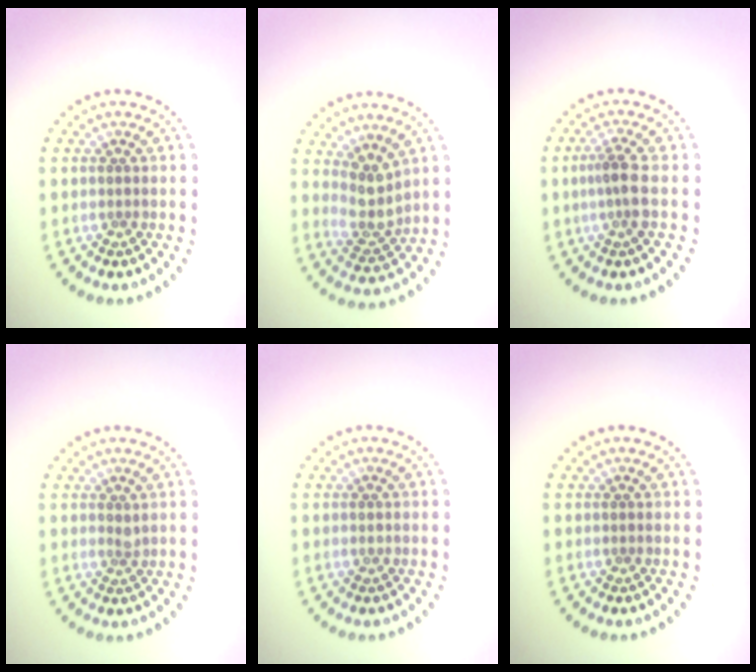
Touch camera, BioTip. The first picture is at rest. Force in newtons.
{"total": 3.0, "press": 2.4, "slide": 1.9}
{"total": 2.3, "press": 1.8, "slide": 1.4}
{"total": 0.6, "press": 0.5, "slide": 0.3}
{"total": 0.6, "press": 0.6, "slide": 0.1}
{"total": 0.0}